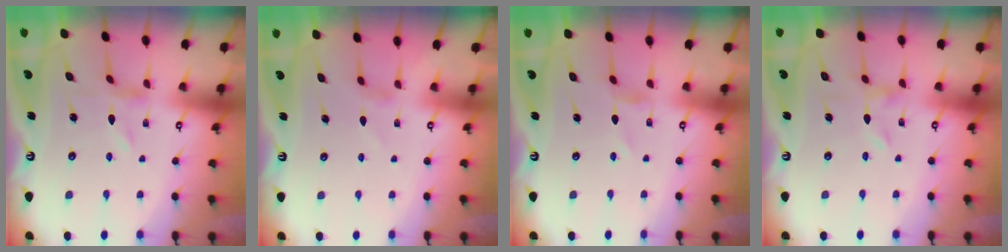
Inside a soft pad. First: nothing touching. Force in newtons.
{"total": 1.5, "press": 1.4, "slide": 0.3}
{"total": 0.6, "press": 0.6, "slide": 0.1}
{"total": 0.0}